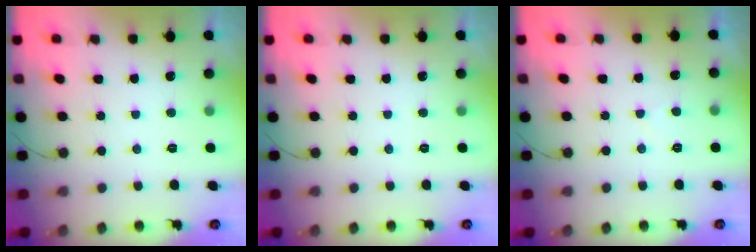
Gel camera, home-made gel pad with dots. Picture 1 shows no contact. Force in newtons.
{"total": 0.0}
{"total": 1.7, "press": 1.6, "slide": 0.4}